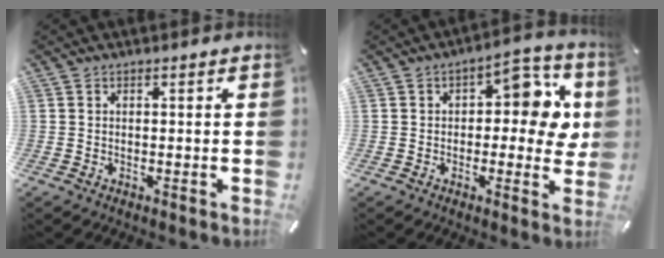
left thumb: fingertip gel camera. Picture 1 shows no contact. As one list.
[{"total": 11.0, "force": [2.3, 5.7, 9.1], "torque": [-0.114, -0.011, 0.033]}]